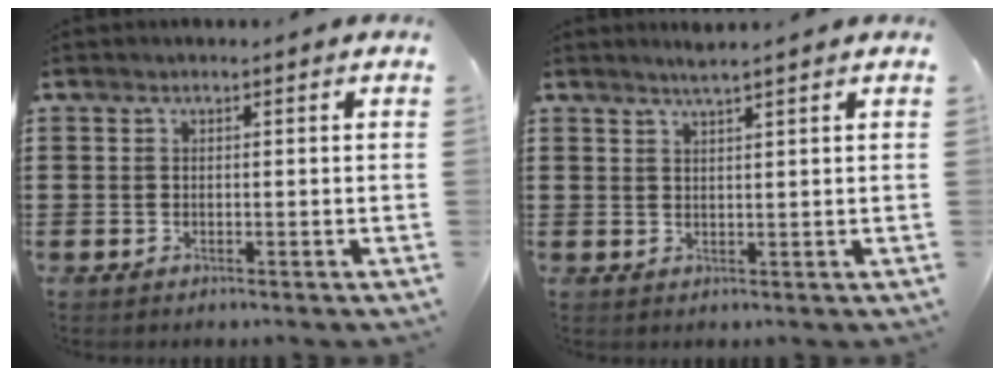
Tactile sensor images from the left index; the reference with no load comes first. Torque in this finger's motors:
{"motor_torque": [-0.53, 0.65, -0.02, -0.01]}